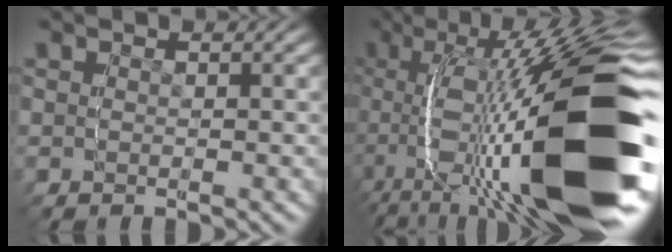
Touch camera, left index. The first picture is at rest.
{"total": 18.2, "force": [-3.2, 6.8, 16.6], "torque": [-0.248, 0.021, -0.051]}